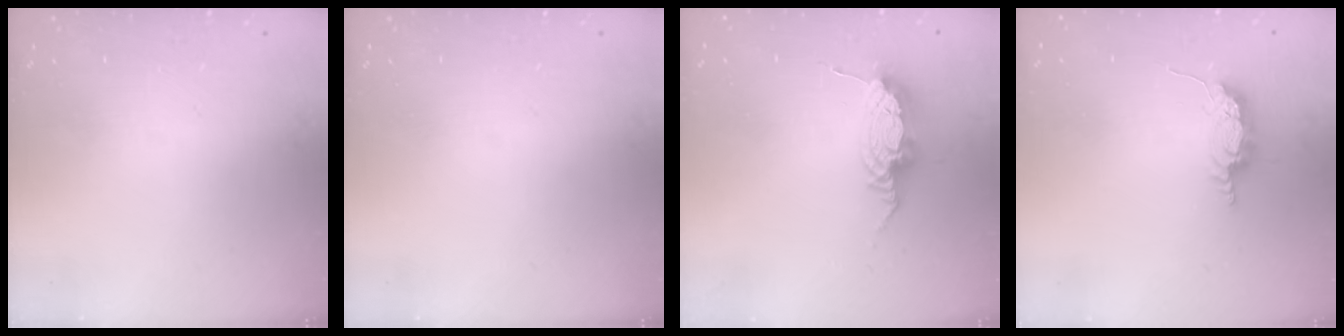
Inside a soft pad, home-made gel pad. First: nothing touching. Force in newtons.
{"total": 0.0}
{"total": 9.2, "press": 9.1, "slide": 0.8}
{"total": 7.0, "press": 6.9, "slide": 0.5}